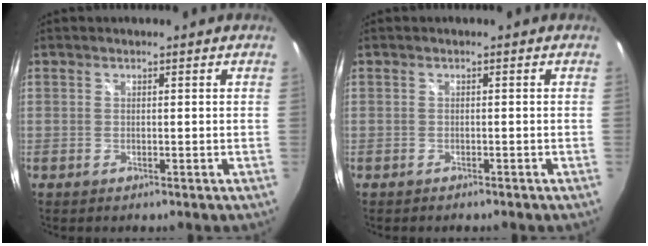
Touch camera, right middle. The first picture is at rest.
{"total": 1.1, "force": [-1.0, 0.4, 0.3], "torque": [-0.009, -0.005, -0.017]}